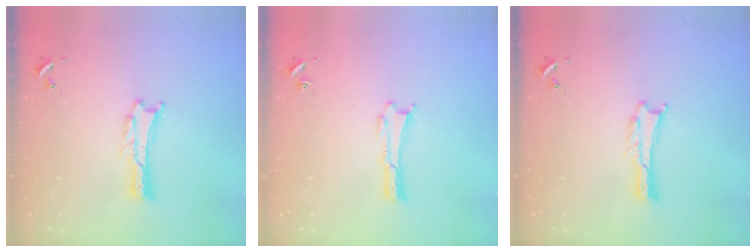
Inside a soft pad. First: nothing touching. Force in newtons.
{"total": 0.0}
{"total": 0.0}